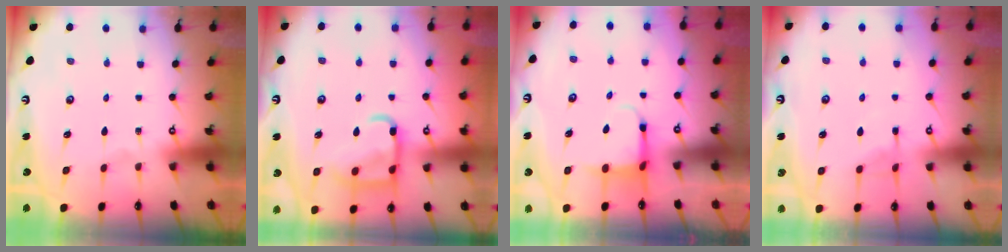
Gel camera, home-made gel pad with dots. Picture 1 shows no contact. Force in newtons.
{"total": 13.1, "press": 13.1, "slide": 1.3}
{"total": 4.0, "press": 3.8, "slide": 1.2}
{"total": 4.6, "press": 4.5, "slide": 0.4}